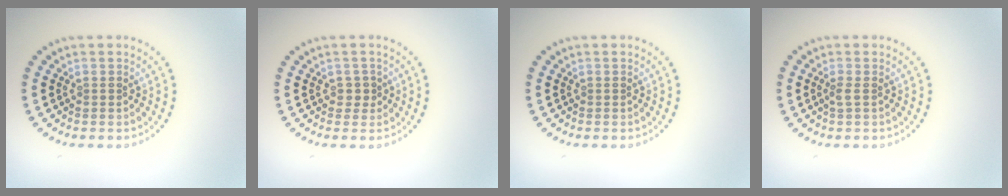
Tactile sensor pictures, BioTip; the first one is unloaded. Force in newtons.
{"total": 1.1, "press": 0.9, "slide": 0.6}
{"total": 0.0}
{"total": 0.8, "press": 0.6, "slide": 0.5}